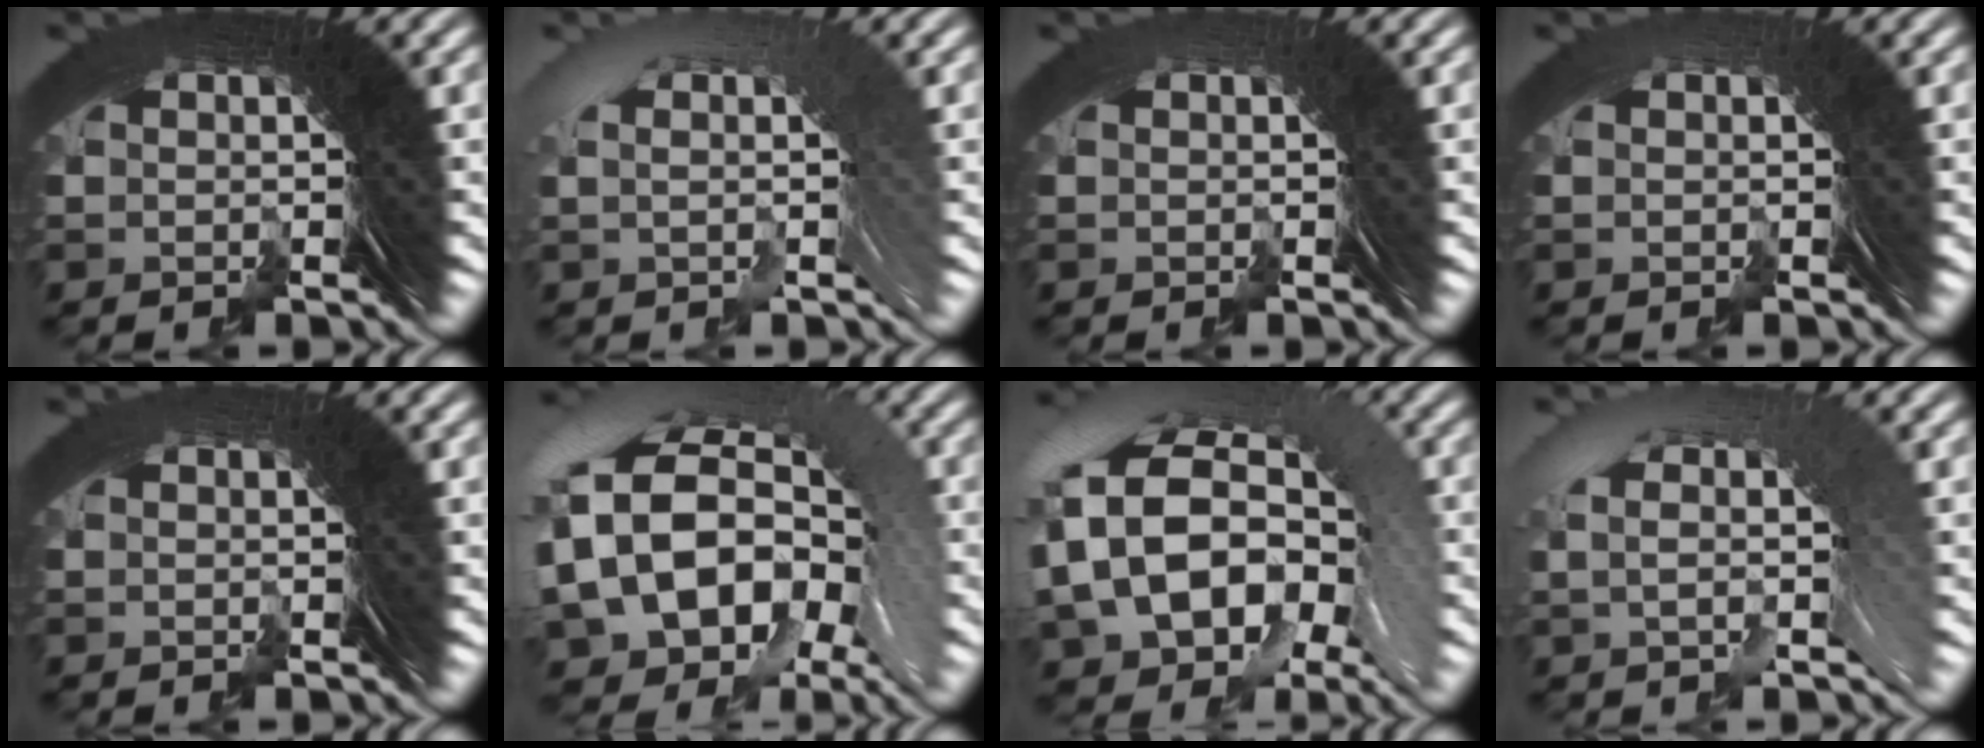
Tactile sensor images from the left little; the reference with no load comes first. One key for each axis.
{"total": 20.3, "fx": 1.9, "fy": -10.7, "fz": -17.1, "tx": 0.282, "ty": 0.064, "tz": 0.011}
{"total": 1.3, "fx": 0.4, "fy": -0.2, "fz": -1.2, "tx": 0.021, "ty": 0.008, "tz": 0.003}
{"total": 1.6, "fx": 0.5, "fy": -0.3, "fz": -1.5, "tx": 0.026, "ty": 0.010, "tz": 0.004}
{"total": 0.6, "fx": 0.2, "fy": -0.1, "fz": -0.5, "tx": 0.009, "ty": 0.004, "tz": 0.002}
{"total": 14.0, "fx": -0.5, "fy": 2.0, "fz": -13.8, "tx": 0.122, "ty": 0.002, "tz": -0.021}
{"total": 14.8, "fx": 0.9, "fy": -1.0, "fz": -14.8, "tx": 0.150, "ty": 0.019, "tz": 0.000}
{"total": 23.9, "fx": 2.0, "fy": -12.0, "fz": -20.6, "tx": 0.327, "ty": 0.074, "tz": 0.010}